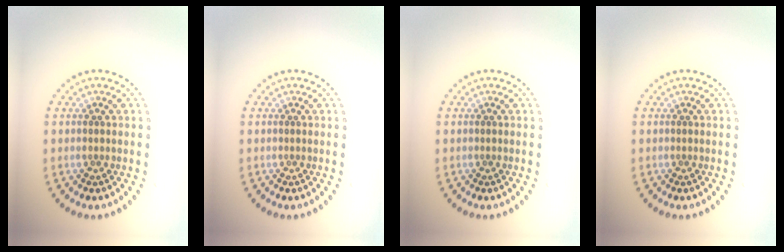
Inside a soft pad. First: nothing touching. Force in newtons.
{"total": 0.0}
{"total": 0.0}
{"total": 0.0}